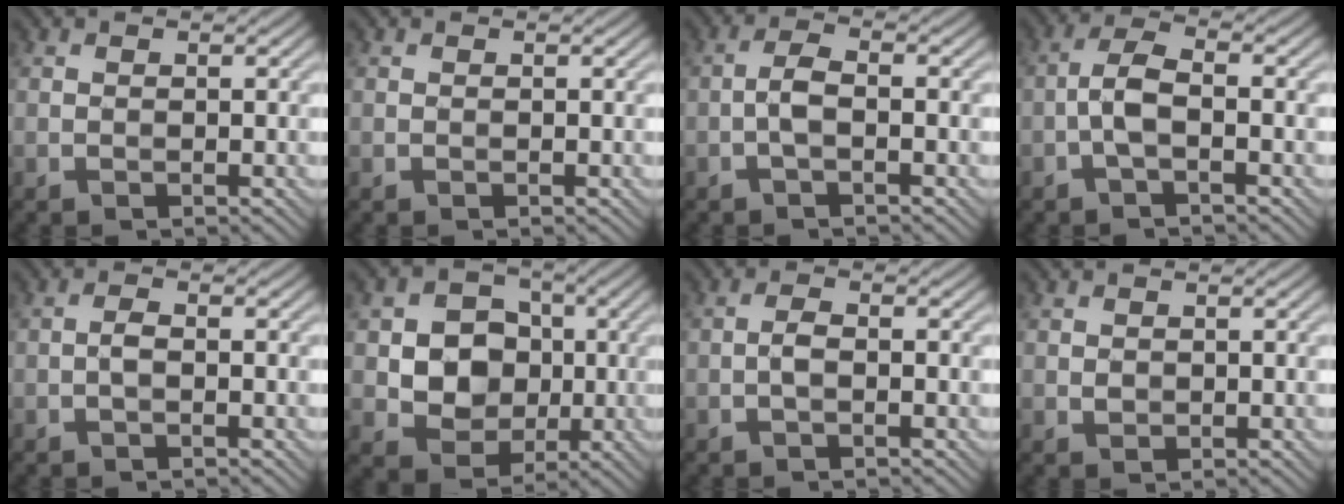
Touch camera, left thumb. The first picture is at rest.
{"total": 0.0}
{"total": 2.6, "force": [-0.9, 0.9, 2.2], "torque": [-0.048, 0.007, -0.023]}
{"total": 3.8, "force": [-1.3, 1.2, 3.3], "torque": [-0.074, 0.008, -0.034]}
{"total": 1.4, "force": [-0.5, 0.5, 1.2], "torque": [-0.025, 0.004, -0.013]}
{"total": 8.4, "force": [-0.3, 7.2, 4.4], "torque": [-0.093, -0.001, -0.021]}
{"total": 1.6, "force": [-0.6, 0.6, 1.4], "torque": [-0.028, 0.005, -0.016]}
{"total": 0.8, "force": [0.1, 0.7, 0.4], "torque": [-0.010, -0.003, 0.004]}